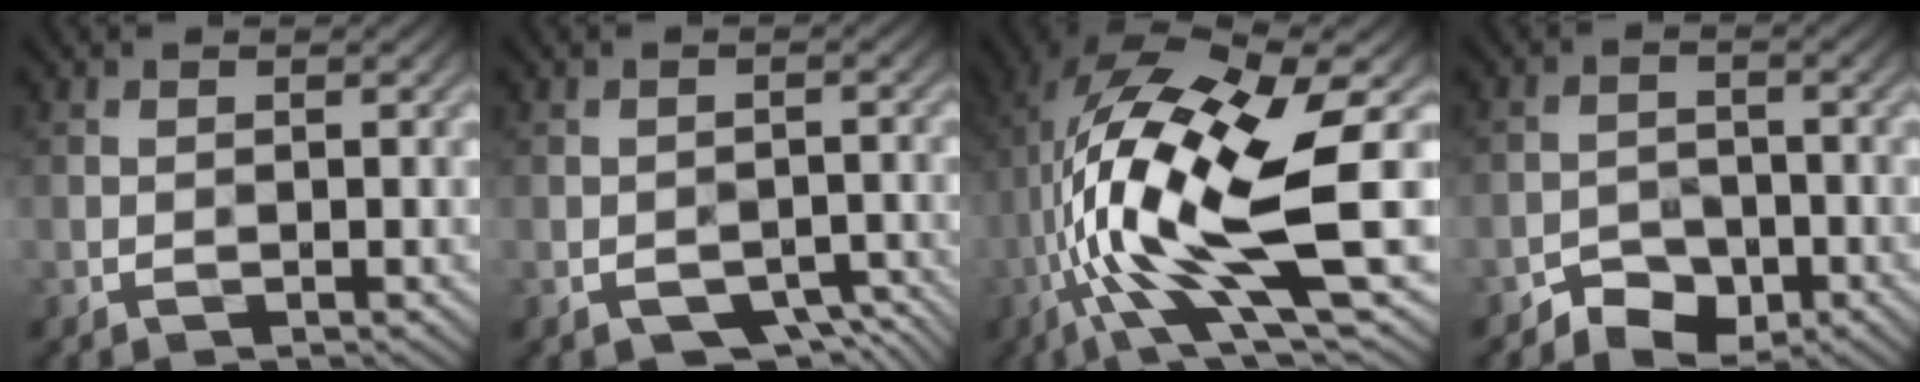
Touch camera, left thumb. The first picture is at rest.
{"total": 6.6, "force": [-4.8, 3.7, 2.7], "torque": [-0.026, 0.000, -0.053]}
{"total": 15.5, "force": [-1.9, 4.2, 14.8], "torque": [-0.286, 0.006, -0.022]}
{"total": 3.8, "force": [-2.9, 2.2, 1.1], "torque": [-0.014, -0.002, -0.053]}